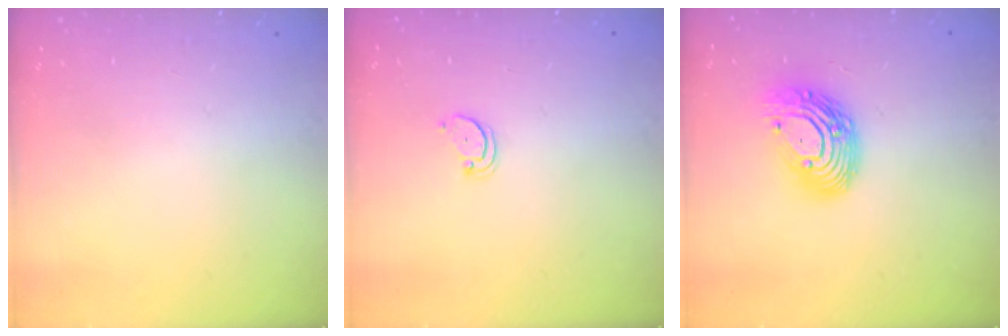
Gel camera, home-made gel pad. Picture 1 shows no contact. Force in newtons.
{"total": 2.5, "press": 2.5, "slide": 0.2}
{"total": 13.7, "press": 13.7, "slide": 0.9}